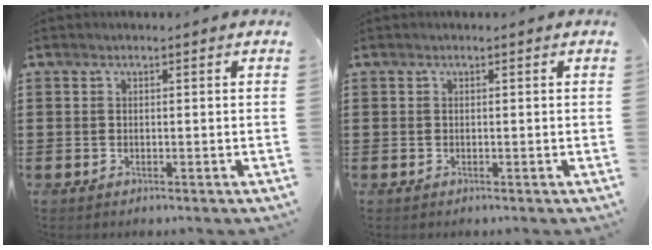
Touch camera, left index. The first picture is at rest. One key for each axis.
{"total": 0.0}